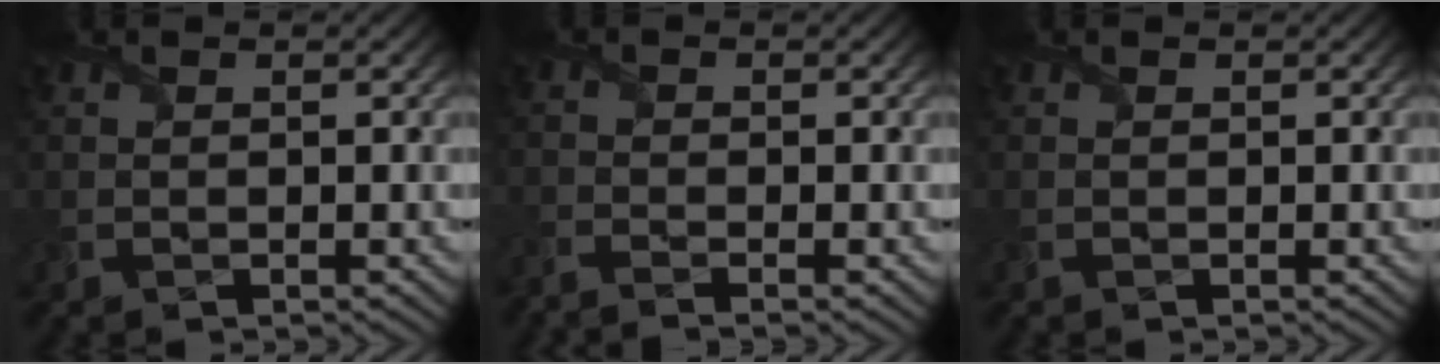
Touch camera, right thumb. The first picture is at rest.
{"total": 2.6, "force": [-2.2, 0.1, 1.4], "torque": [-0.034, -0.006, -0.051]}
{"total": 0.0}